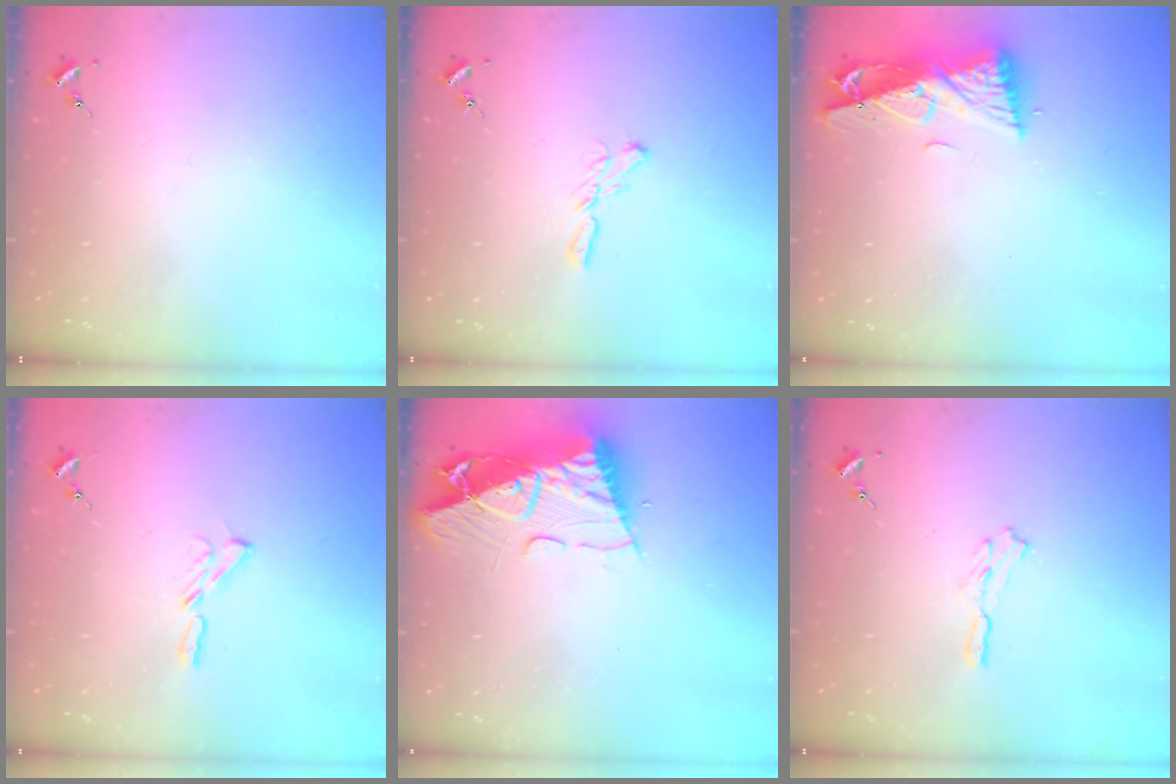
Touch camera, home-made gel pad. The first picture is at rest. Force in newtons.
{"total": 5.6, "press": 5.6, "slide": 0.2}
{"total": 10.1, "press": 10.0, "slide": 1.4}
{"total": 4.0, "press": 4.0, "slide": 0.4}
{"total": 13.6, "press": 13.6, "slide": 1.1}
{"total": 3.8, "press": 3.8, "slide": 0.3}